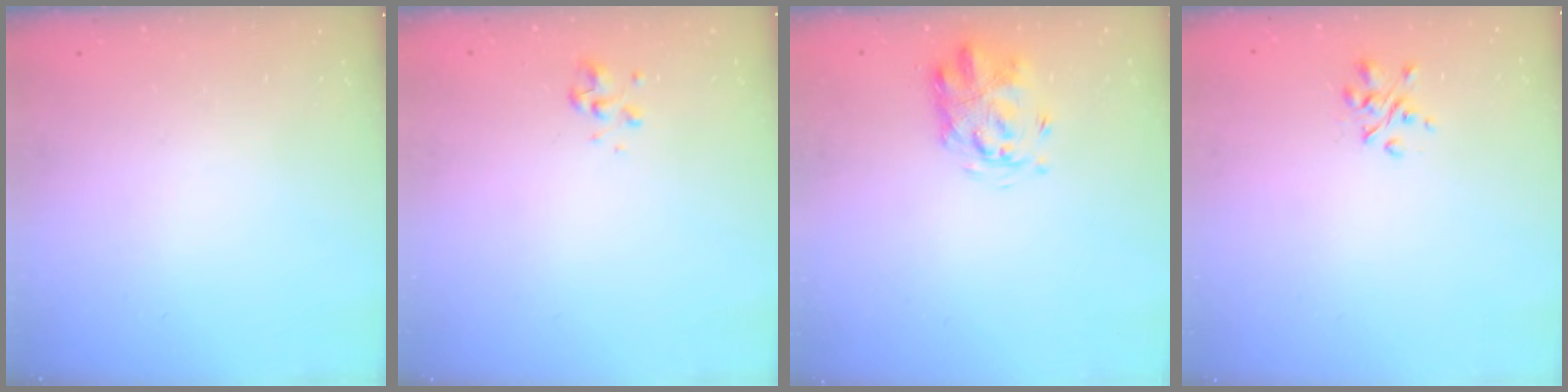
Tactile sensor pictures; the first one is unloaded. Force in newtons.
{"total": 2.9, "press": 2.8, "slide": 0.9}
{"total": 3.1, "press": 3.0, "slide": 0.8}
{"total": 2.7, "press": 2.5, "slide": 1.0}